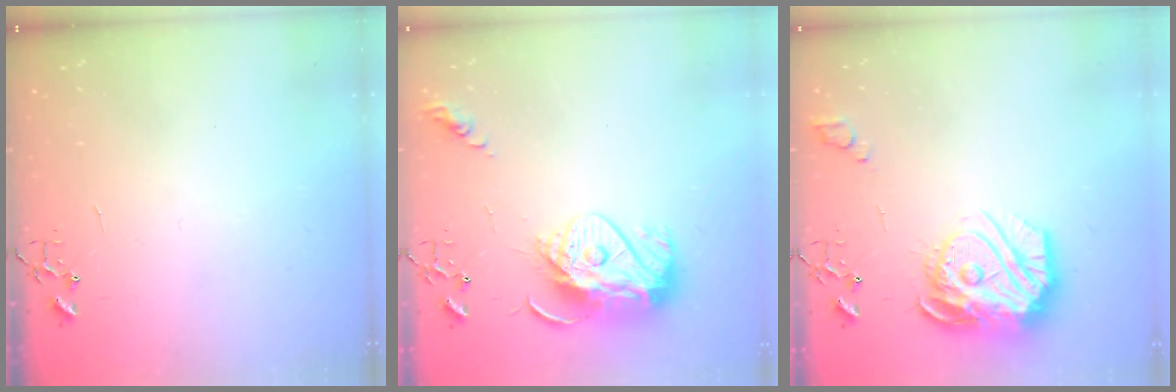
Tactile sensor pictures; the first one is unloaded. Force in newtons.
{"total": 14.0, "press": 13.9, "slide": 1.4}
{"total": 20.9, "press": 20.8, "slide": 2.0}